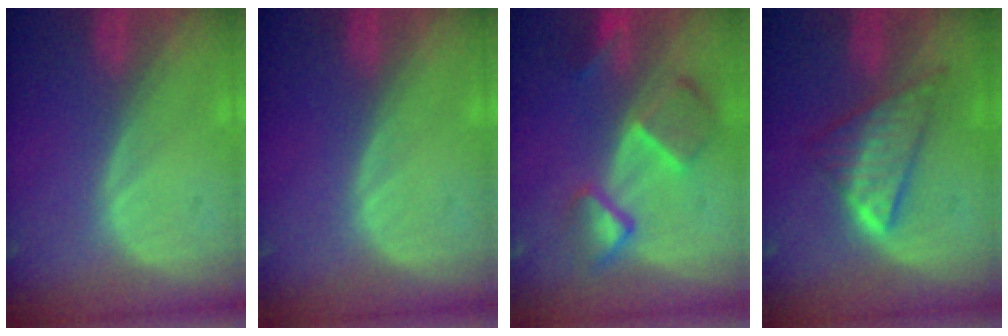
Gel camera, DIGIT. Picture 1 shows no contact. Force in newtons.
{"total": 0.0}
{"total": 7.6, "press": 6.7, "slide": 3.6}
{"total": 6.4, "press": 6.4, "slide": 0.1}